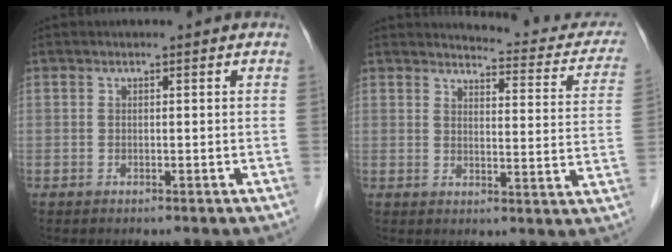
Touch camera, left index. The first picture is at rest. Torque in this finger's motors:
{"motor_torque": [0.59, -1.25, 0.07, 0.01]}